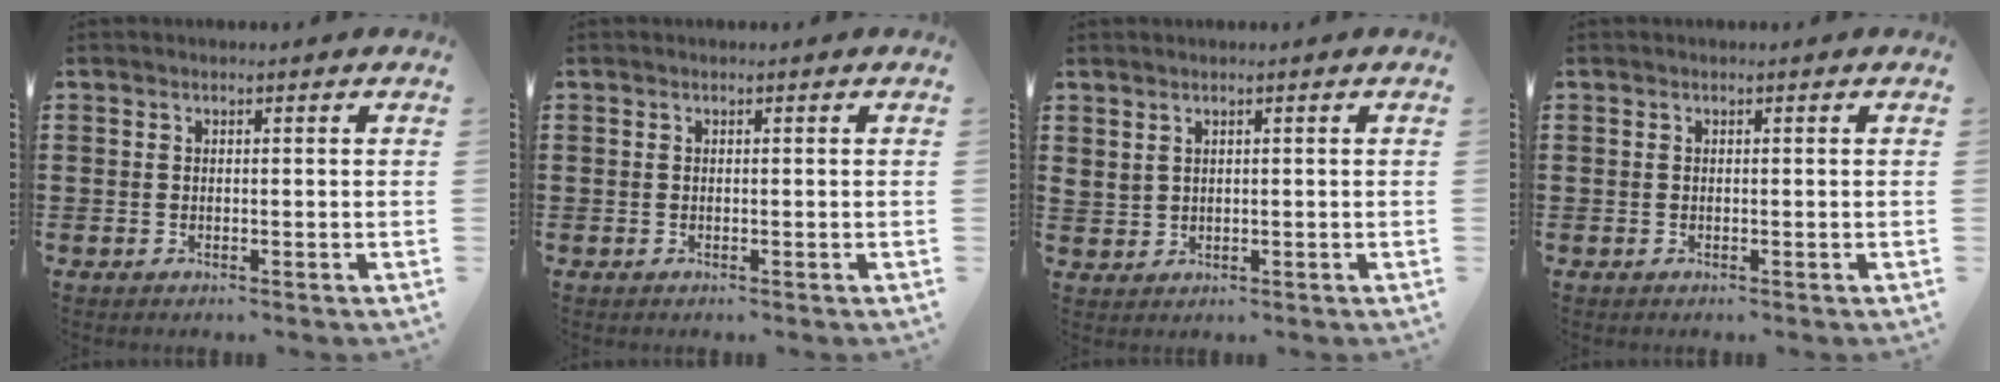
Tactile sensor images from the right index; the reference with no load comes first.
{"total": 0.0}
{"total": 1.5, "force": [1.2, 0.8, 0.5], "torque": [-0.012, 0.001, 0.023]}
{"total": 0.0}